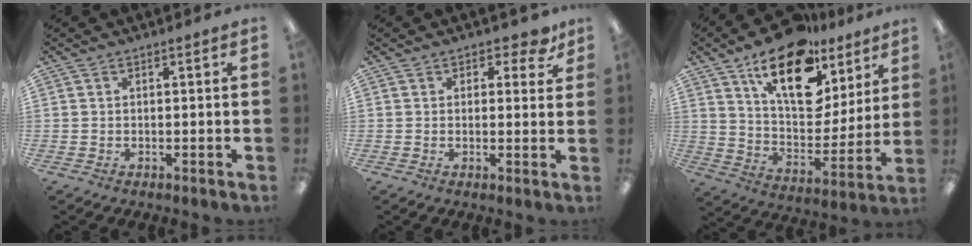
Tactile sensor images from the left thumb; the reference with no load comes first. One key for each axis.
{"total": 3.7, "fx": 2.2, "fy": 2.4, "fz": 1.6, "tx": -0.004, "ty": -0.008, "tz": 0.036}
{"total": 21.5, "fx": 13.7, "fy": 10.6, "fz": 12.8, "tx": -0.201, "ty": -0.076, "tz": 0.237}